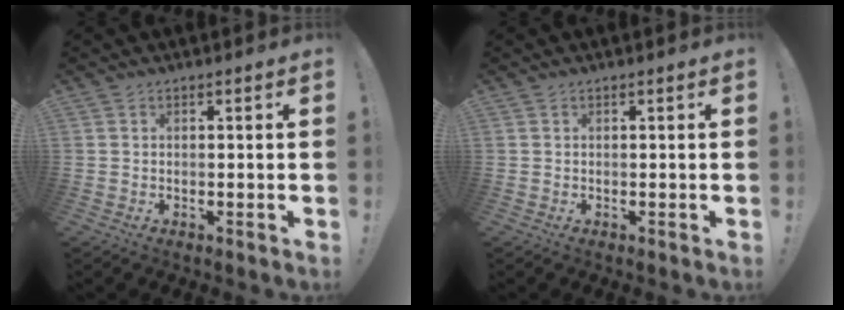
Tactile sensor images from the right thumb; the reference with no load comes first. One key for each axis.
{"total": 0.0}